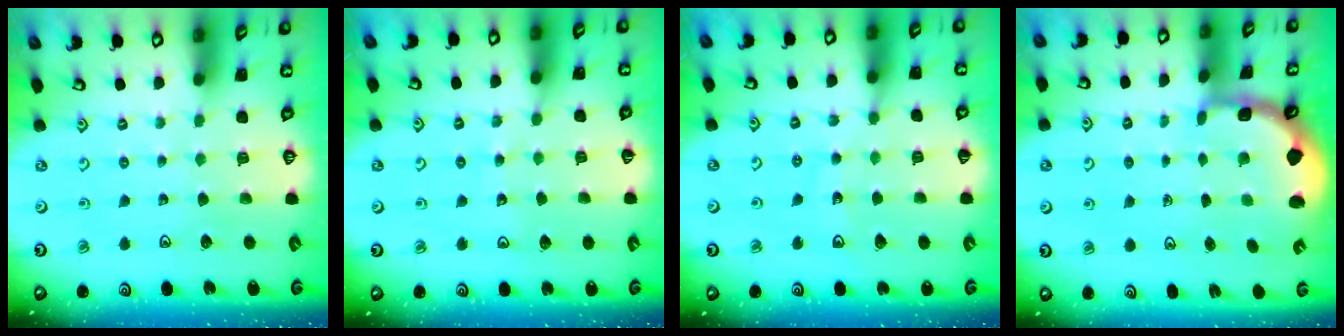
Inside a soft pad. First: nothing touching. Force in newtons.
{"total": 6.9, "press": 6.9, "slide": 0.8}
{"total": 10.3, "press": 9.9, "slide": 3.1}
{"total": 1.9, "press": 1.8, "slide": 0.6}